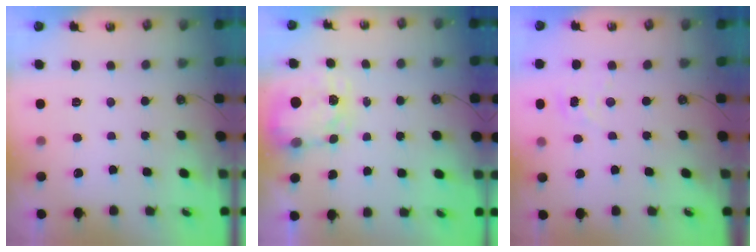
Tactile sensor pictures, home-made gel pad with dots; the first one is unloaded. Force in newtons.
{"total": 4.0, "press": 4.0, "slide": 0.5}
{"total": 2.9, "press": 2.8, "slide": 0.3}